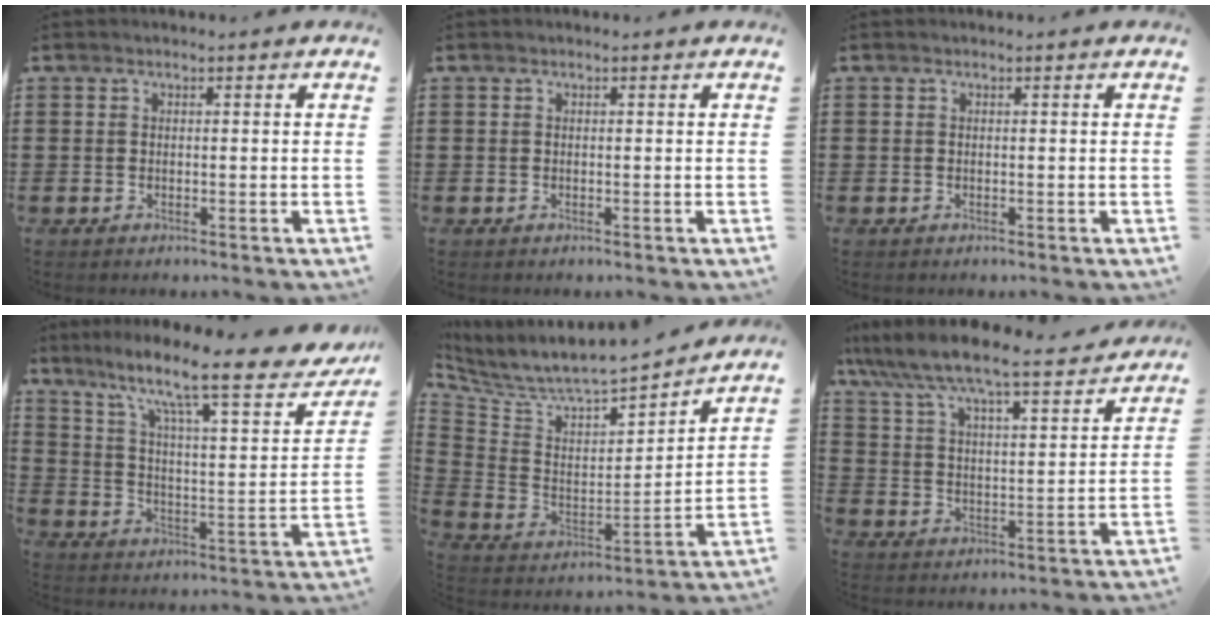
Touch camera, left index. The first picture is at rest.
{"total": 0.0}
{"total": 0.0}
{"total": 12.0, "force": [8.7, 1.6, 8.1], "torque": [-0.155, -0.062, 0.133]}
{"total": 5.9, "force": [5.5, 1.3, 1.7], "torque": [-0.066, -0.056, 0.089]}
{"total": 6.3, "force": [6.0, -0.1, 2.1], "torque": [-0.070, -0.048, 0.094]}